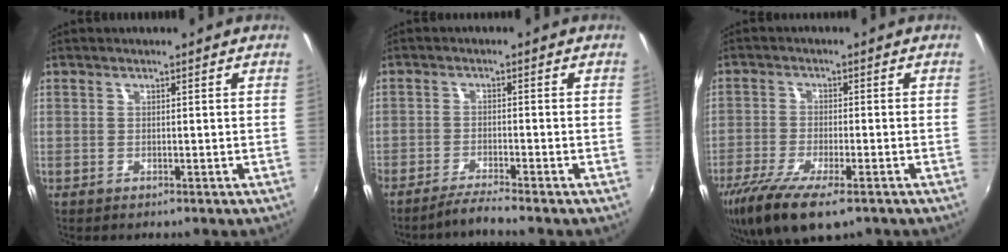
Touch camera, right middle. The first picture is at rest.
{"total": 3.8, "force": [-3.4, -0.9, 1.5], "torque": [-0.045, -0.007, -0.065]}
{"total": 12.7, "force": [-8.5, 3.8, 8.7], "torque": [-0.192, -0.046, -0.152]}